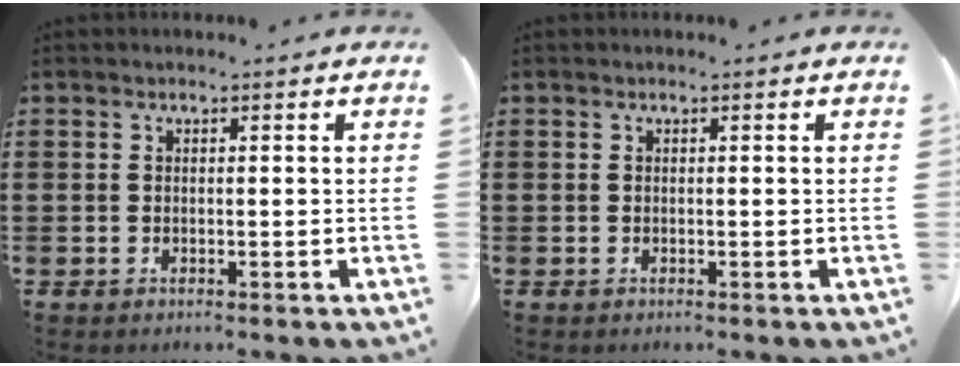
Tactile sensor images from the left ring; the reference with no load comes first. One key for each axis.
{"total": 0.0}